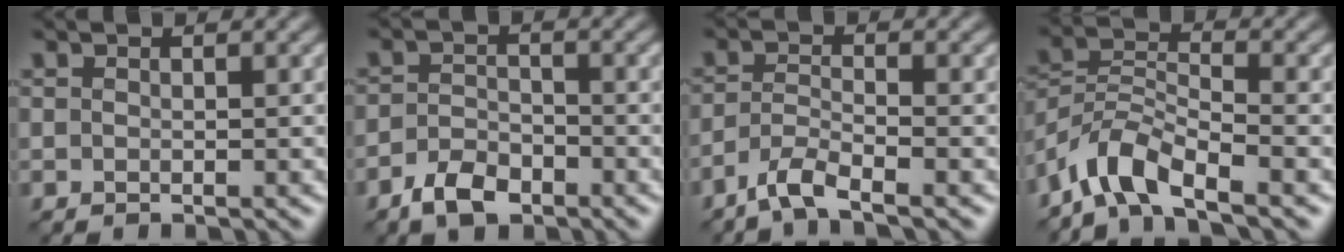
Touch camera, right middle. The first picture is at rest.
{"total": 3.1, "force": [-2.1, 1.7, 1.5], "torque": [-0.025, 0.005, -0.046]}
{"total": 3.0, "force": [-2.3, 0.5, 1.8], "torque": [-0.037, 0.003, -0.057]}
{"total": 5.5, "force": [-4.2, 1.8, 3.1], "torque": [-0.056, 0.006, -0.090]}